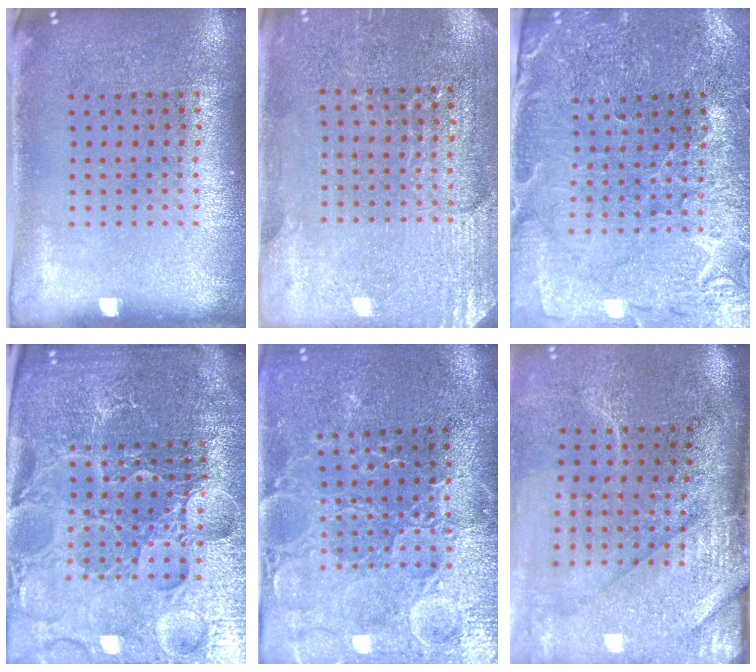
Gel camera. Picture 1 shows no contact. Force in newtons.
{"total": 2.9, "press": 2.9, "slide": 0.4}
{"total": 1.3, "press": 1.2, "slide": 0.2}
{"total": 6.2, "press": 5.5, "slide": 2.8}
{"total": 3.8, "press": 3.7, "slide": 0.8}
{"total": 4.1, "press": 3.5, "slide": 2.1}